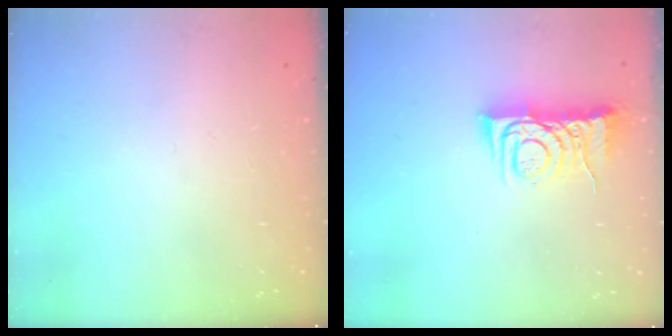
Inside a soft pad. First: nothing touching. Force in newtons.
{"total": 7.2, "press": 7.1, "slide": 1.0}